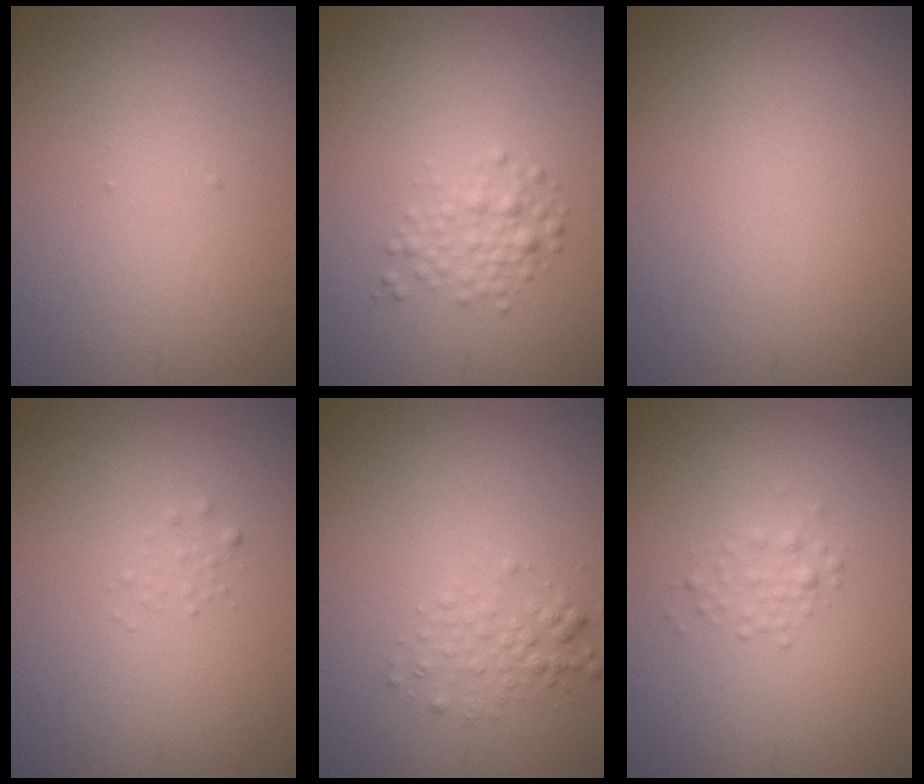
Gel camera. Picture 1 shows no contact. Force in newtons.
{"total": 2.1, "press": 2.1, "slide": 0.1}
{"total": 0.0}
{"total": 0.6, "press": 0.6, "slide": 0.0}
{"total": 1.7, "press": 1.7, "slide": 0.1}
{"total": 1.2, "press": 1.2, "slide": 0.1}